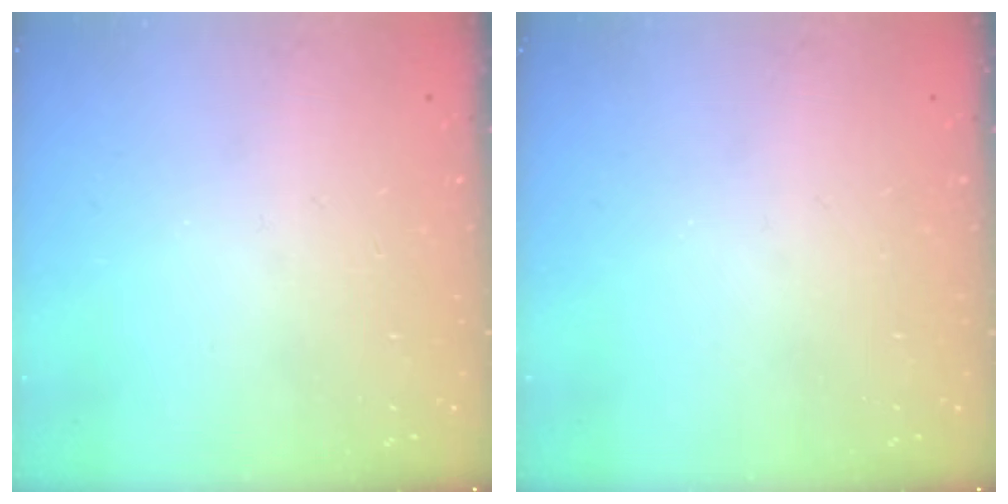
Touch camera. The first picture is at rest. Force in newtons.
{"total": 0.0}